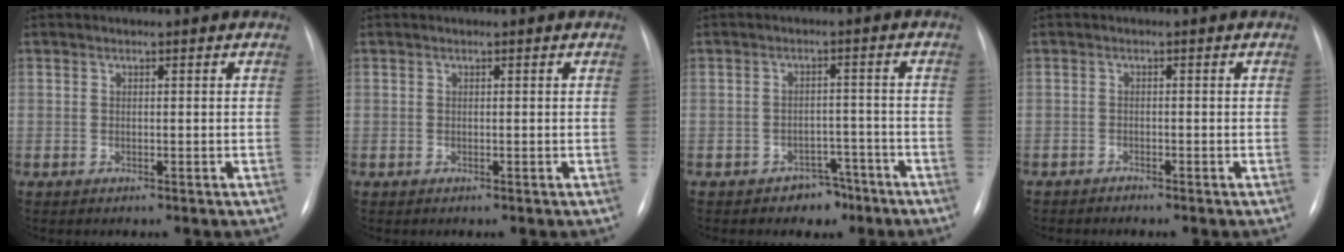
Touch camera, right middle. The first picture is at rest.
{"total": 0.0}
{"total": 4.1, "force": [-2.9, 2.8, 0.8], "torque": [0.000, 0.017, -0.035]}
{"total": 0.7, "force": [-0.7, 0.0, 0.1], "torque": [-0.004, -0.001, -0.014]}